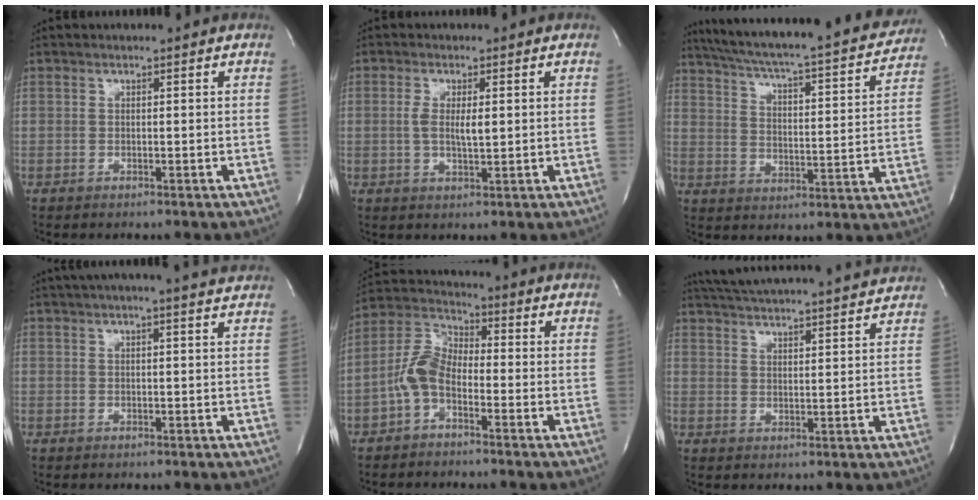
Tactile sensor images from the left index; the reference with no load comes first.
{"total": 3.1, "force": [0.2, 0.8, 3.0], "torque": [-0.062, -0.009, 0.005]}
{"total": 24.8, "force": [22.1, 2.9, 11.0], "torque": [-0.180, -0.036, 0.291]}
{"total": 10.2, "force": [9.0, -0.4, 4.8], "torque": [-0.079, 0.020, 0.104]}
{"total": 6.5, "force": [-2.8, 3.4, 4.8], "torque": [-0.118, 0.015, -0.061]}
{"total": 20.3, "force": [19.0, 0.8, 7.1], "torque": [-0.126, 0.009, 0.262]}